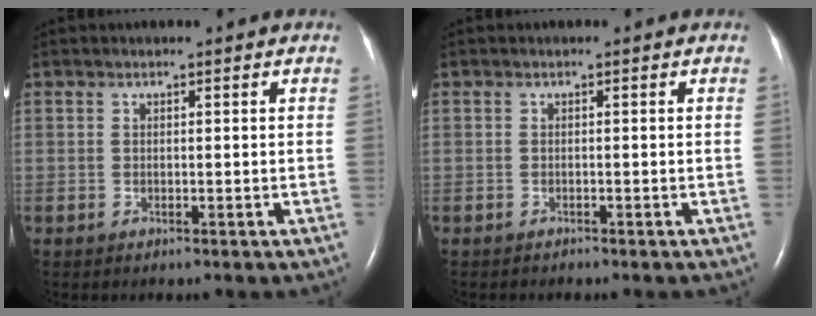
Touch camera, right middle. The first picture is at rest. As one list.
[{"total": 0.6, "force": [-0.6, 0.1, 0.1], "torque": [-0.010, -0.004, -0.010]}]